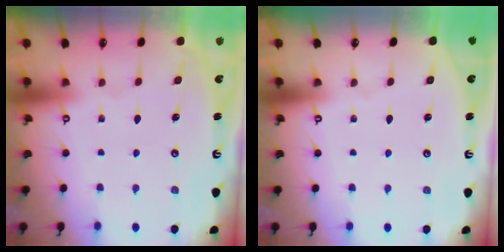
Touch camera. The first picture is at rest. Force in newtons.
{"total": 0.0}